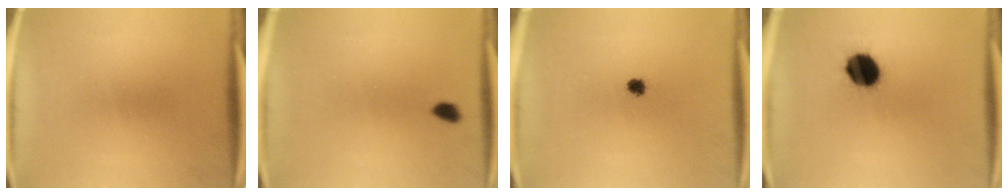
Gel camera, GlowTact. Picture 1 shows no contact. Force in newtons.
{"total": 1.7}
{"total": 2.1}
{"total": 10.8}